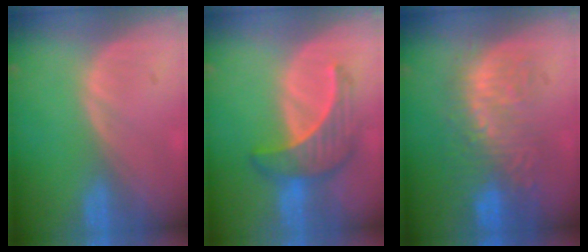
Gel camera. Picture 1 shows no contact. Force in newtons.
{"total": 6.8, "press": 6.4, "slide": 2.2}
{"total": 10.7, "press": 9.4, "slide": 5.3}